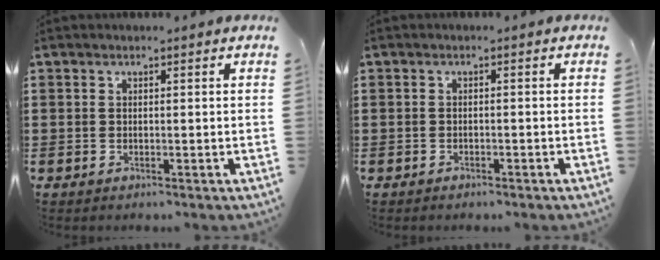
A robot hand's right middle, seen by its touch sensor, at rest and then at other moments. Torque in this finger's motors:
{"motor_torque": [-0.30, 0.06, 0.04, -0.01]}